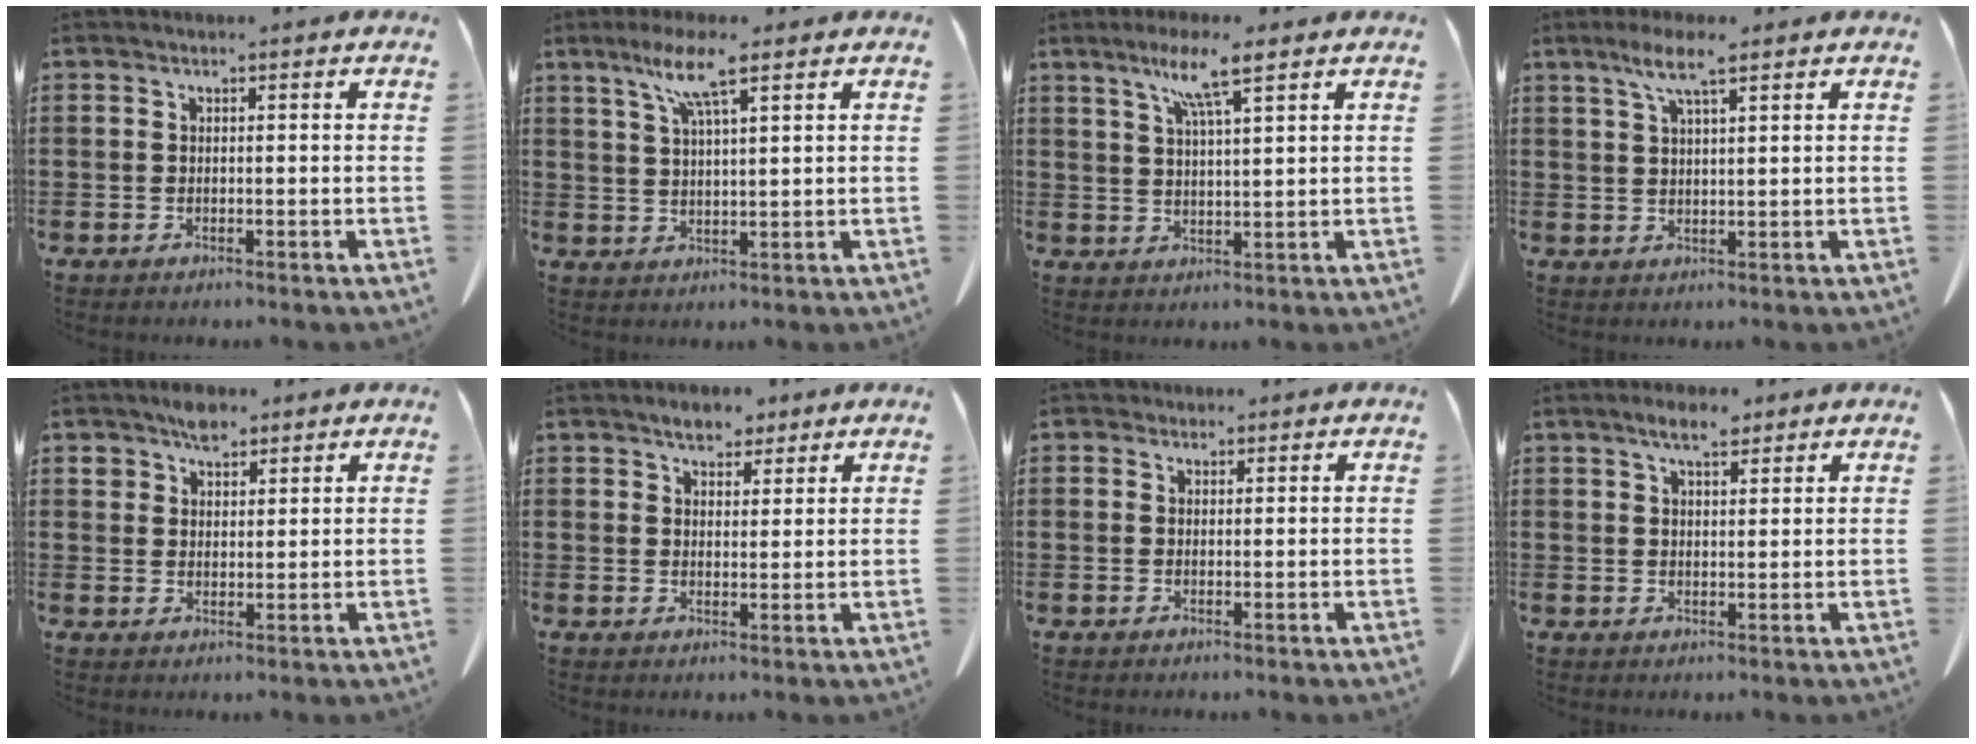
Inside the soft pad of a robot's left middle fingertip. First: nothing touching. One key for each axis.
{"total": 6.5, "fx": 4.1, "fy": 0.5, "fz": 5.0, "tx": -0.109, "ty": 0.003, "tz": 0.070}
{"total": 6.6, "fx": 4.4, "fy": 0.1, "fz": 5.0, "tx": -0.108, "ty": 0.000, "tz": 0.072}
{"total": 5.2, "fx": 3.3, "fy": 0.6, "fz": 3.9, "tx": -0.084, "ty": 0.006, "tz": 0.056}
{"total": 3.8, "fx": 2.9, "fy": 2.1, "fz": 1.0, "tx": -0.020, "ty": 0.007, "tz": 0.055}
{"total": 3.7, "fx": 3.2, "fy": 1.7, "fz": 0.7, "tx": -0.015, "ty": 0.000, "tz": 0.060}
{"total": 1.3, "fx": 1.1, "fy": 0.8, "fz": 0.0, "tx": -0.004, "ty": 0.006, "tz": 0.021}
{"total": 4.1, "fx": 3.2, "fy": 1.2, "fz": 2.3, "tx": -0.051, "ty": 0.001, "tz": 0.057}